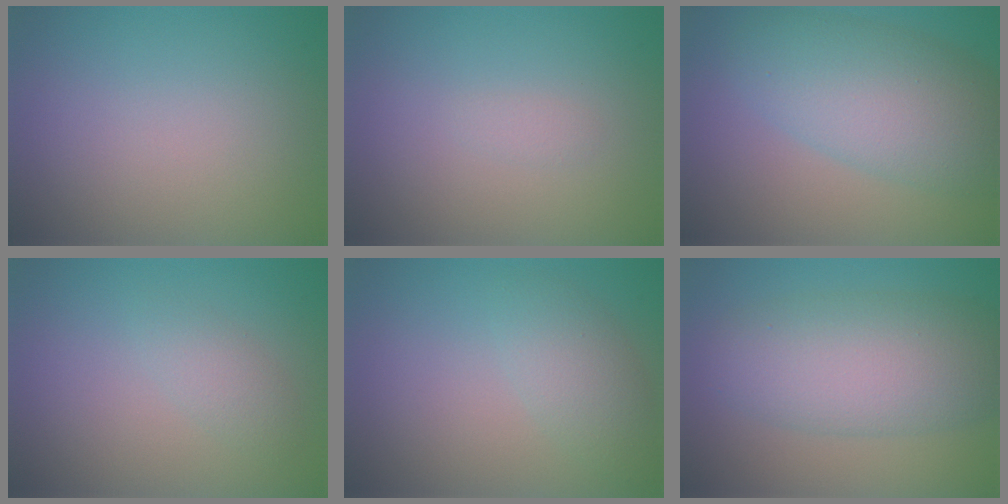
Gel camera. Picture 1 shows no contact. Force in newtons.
{"total": 0.5, "press": 0.5, "slide": 0.0}
{"total": 7.4, "press": 7.4, "slide": 0.5}
{"total": 1.5, "press": 1.5, "slide": 0.1}
{"total": 2.8, "press": 2.8, "slide": 0.1}
{"total": 7.7, "press": 7.7, "slide": 0.3}